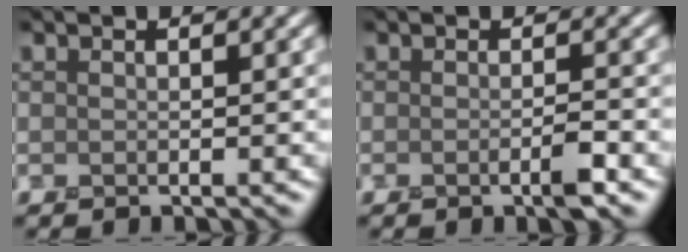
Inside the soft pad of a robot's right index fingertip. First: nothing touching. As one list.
[{"total": 1.8, "force": [-0.7, 0.3, 1.6], "torque": [-0.027, -0.002, -0.014]}]